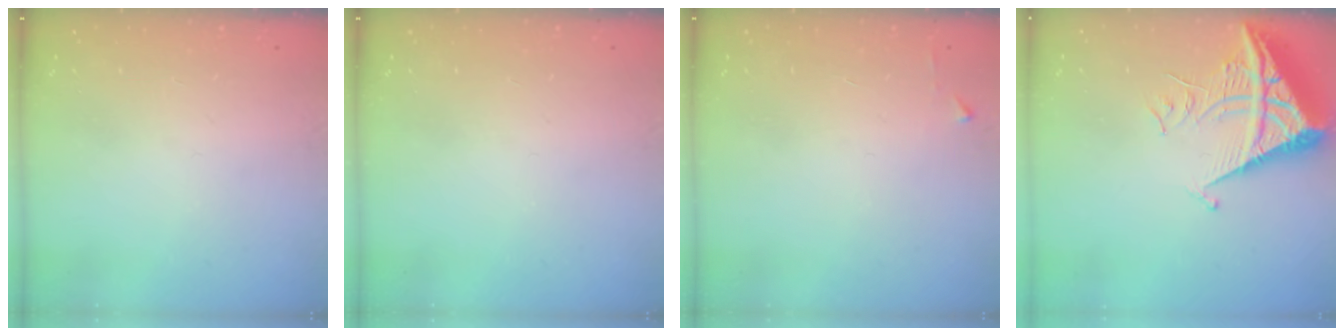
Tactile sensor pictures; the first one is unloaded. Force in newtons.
{"total": 0.0}
{"total": 2.4, "press": 2.4, "slide": 0.3}
{"total": 8.5, "press": 8.5, "slide": 0.8}